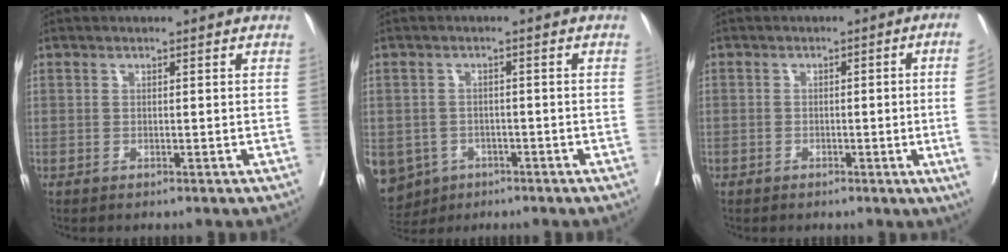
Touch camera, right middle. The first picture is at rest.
{"total": 10.9, "force": [-5.5, 8.9, 3.1], "torque": [-0.098, -0.006, -0.072]}
{"total": 6.6, "force": [-1.3, -1.3, 6.4], "torque": [-0.069, -0.007, -0.020]}